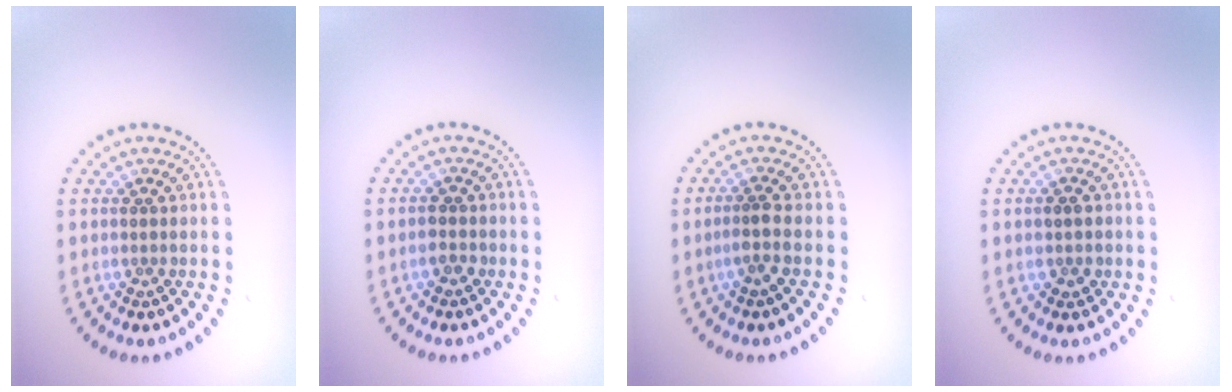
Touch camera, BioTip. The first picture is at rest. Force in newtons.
{"total": 1.4, "press": 1.3, "slide": 0.4}
{"total": 1.5, "press": 1.2, "slide": 0.9}
{"total": 1.5, "press": 1.4, "slide": 0.4}